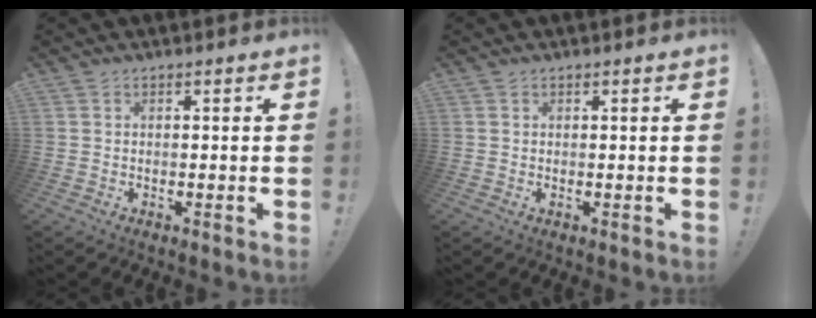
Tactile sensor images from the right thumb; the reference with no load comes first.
{"total": 0.0}